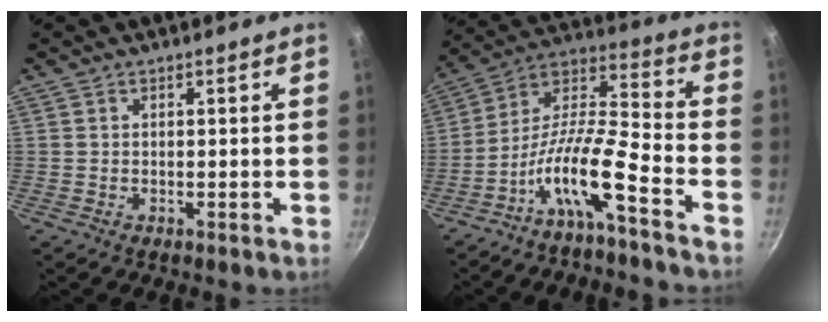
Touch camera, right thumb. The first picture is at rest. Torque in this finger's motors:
{"motor_torque": [1.18, -0.69, 1.54, -1.28, 0.16]}